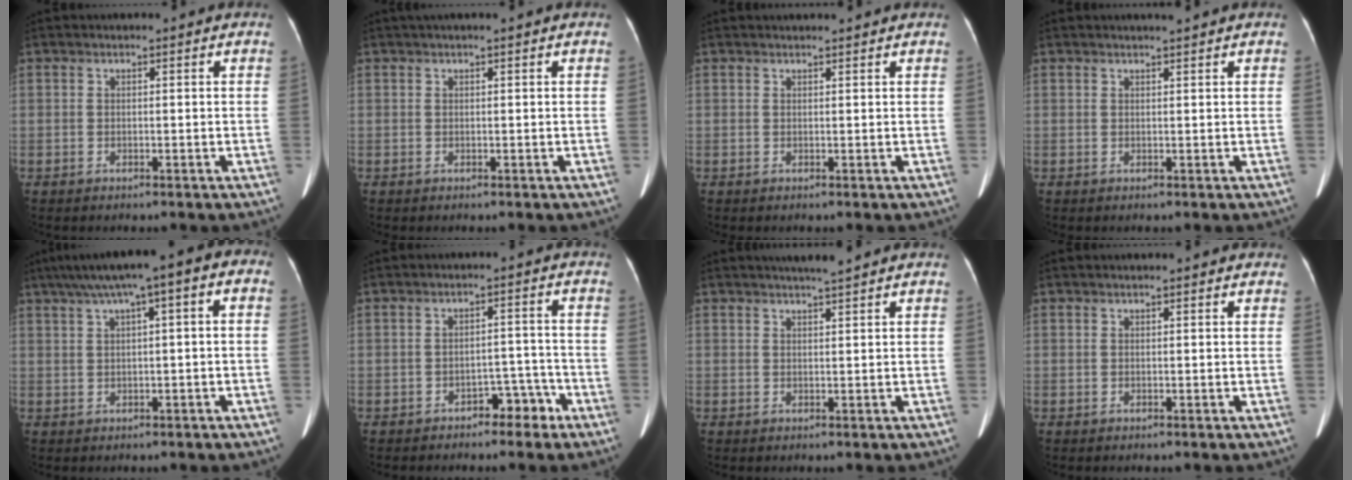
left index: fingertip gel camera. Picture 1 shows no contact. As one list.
[{"total": 1.7, "force": [1.3, 0.0, 1.1], "torque": [-0.009, 0.034, 0.022]}, {"total": 3.0, "force": [2.9, 0.1, 0.8], "torque": [-0.008, 0.021, 0.037]}, {"total": 1.6, "force": [1.4, -0.2, 0.7], "torque": [-0.010, 0.005, 0.025]}, {"total": 9.7, "force": [3.6, 1.8, 8.8], "torque": [-0.142, 0.049, 0.049]}, {"total": 3.9, "force": [-3.0, 1.9, 1.6], "torque": [-0.016, 0.013, -0.040]}, {"total": 3.6, "force": [3.0, -0.4, 1.9], "torque": [-0.025, 0.010, 0.047]}, {"total": 2.2, "force": [1.9, 0.3, 1.2], "torque": [-0.013, 0.021, 0.022]}]